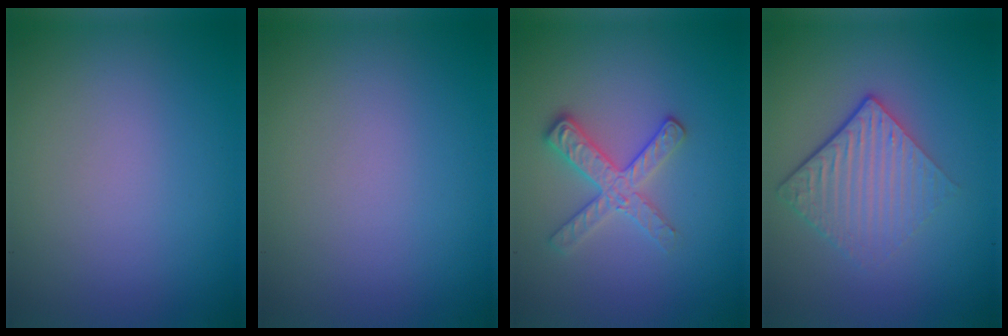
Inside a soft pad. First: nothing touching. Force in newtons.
{"total": 0.0}
{"total": 2.7, "press": 2.6, "slide": 0.9}
{"total": 4.5, "press": 3.0, "slide": 3.3}